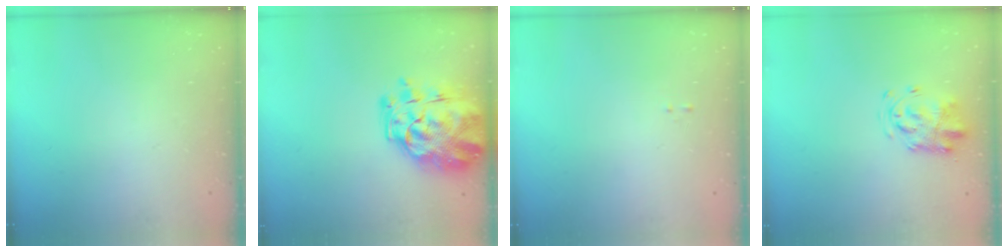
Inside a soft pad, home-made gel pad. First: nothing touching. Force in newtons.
{"total": 13.5, "press": 12.8, "slide": 4.3}
{"total": 0.0}
{"total": 4.0, "press": 3.9, "slide": 0.6}